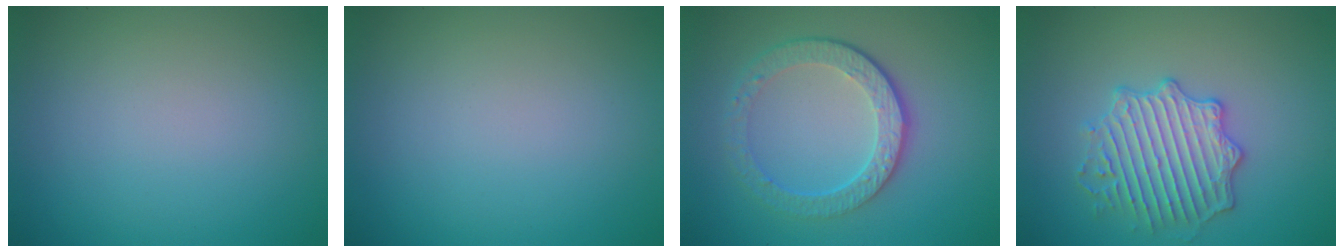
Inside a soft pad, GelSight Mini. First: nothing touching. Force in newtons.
{"total": 0.0}
{"total": 4.8, "press": 3.4, "slide": 3.4}
{"total": 4.0, "press": 4.0, "slide": 0.2}